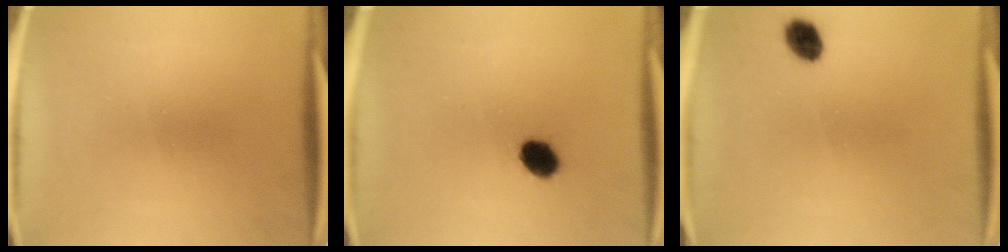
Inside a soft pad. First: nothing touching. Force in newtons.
{"total": 5.2}
{"total": 4.2}